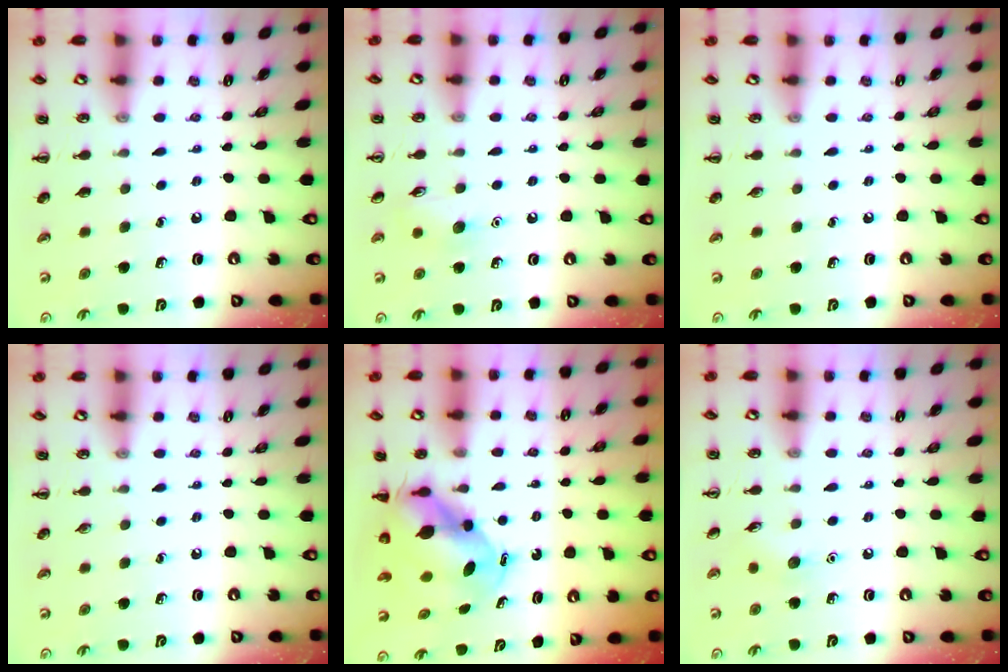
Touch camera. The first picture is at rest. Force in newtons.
{"total": 6.5, "press": 6.3, "slide": 1.6}
{"total": 0.0}
{"total": 0.0}
{"total": 6.5, "press": 6.4, "slide": 1.5}
{"total": 5.1, "press": 4.9, "slide": 1.4}